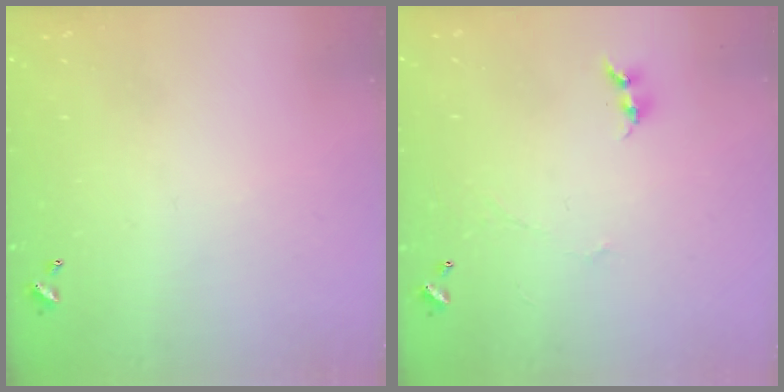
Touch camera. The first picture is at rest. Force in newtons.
{"total": 0.6, "press": 0.3, "slide": 0.5}